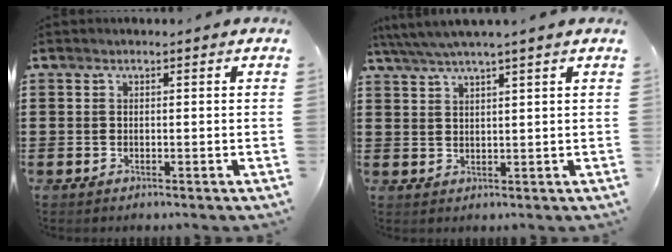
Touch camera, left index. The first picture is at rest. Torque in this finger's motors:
{"motor_torque": [1.56, -0.58, 0.32, 0.21]}